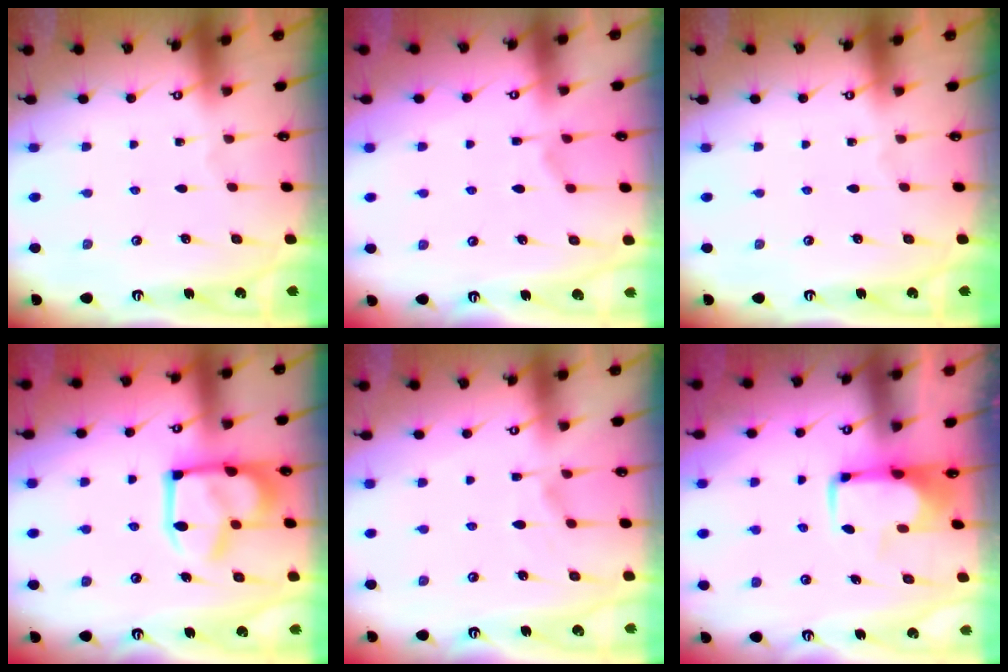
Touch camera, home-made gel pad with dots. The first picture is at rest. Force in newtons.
{"total": 1.6, "press": 0.9, "slide": 1.4}
{"total": 0.0}
{"total": 16.2, "press": 16.1, "slide": 1.9}
{"total": 1.6, "press": 1.3, "slide": 1.0}
{"total": 1.5, "press": 1.4, "slide": 0.4}